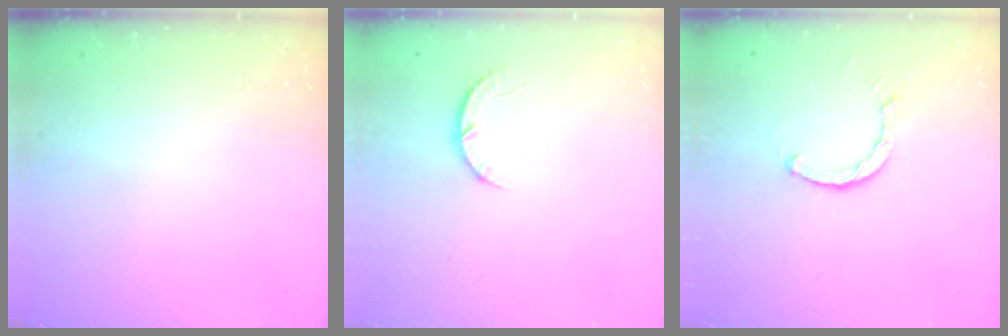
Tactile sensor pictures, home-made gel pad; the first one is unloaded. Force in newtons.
{"total": 3.9, "press": 3.8, "slide": 0.6}
{"total": 2.6, "press": 2.6, "slide": 0.3}